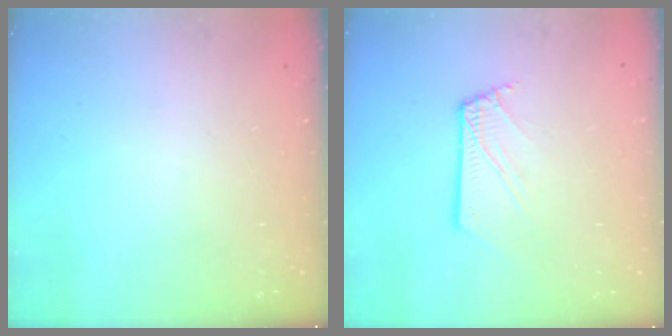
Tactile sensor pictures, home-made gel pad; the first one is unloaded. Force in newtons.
{"total": 3.2, "press": 3.2, "slide": 0.3}